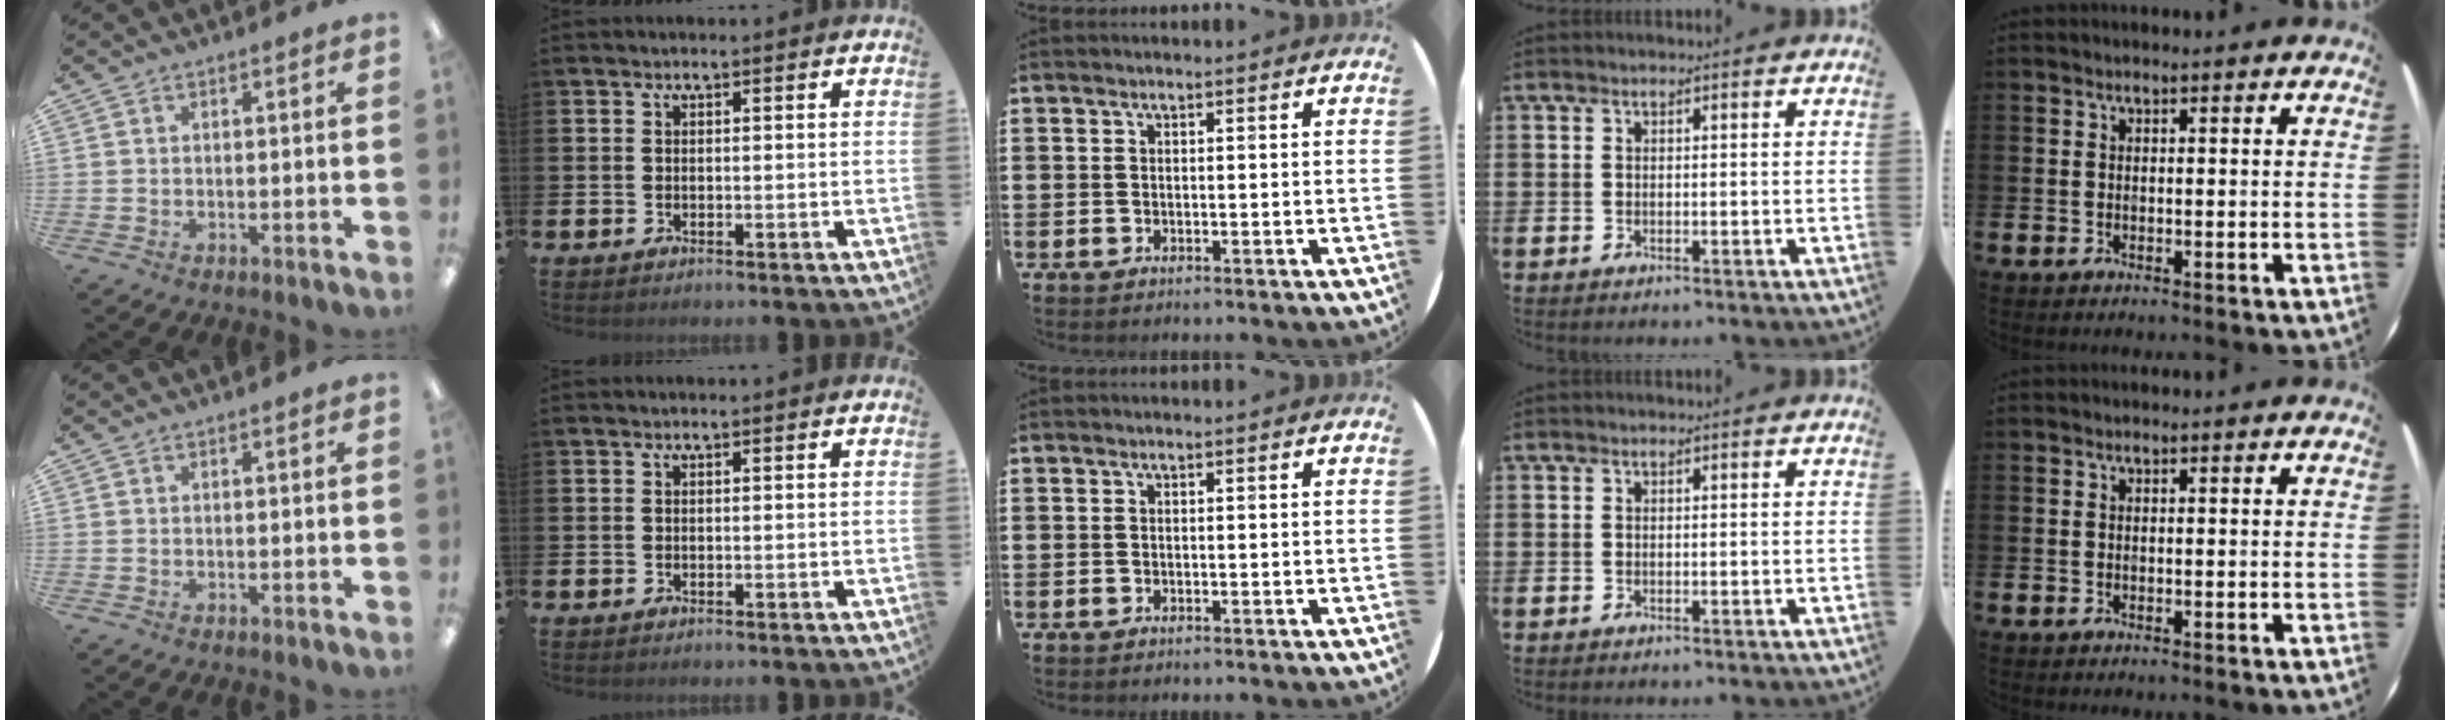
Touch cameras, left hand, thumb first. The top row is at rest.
{}